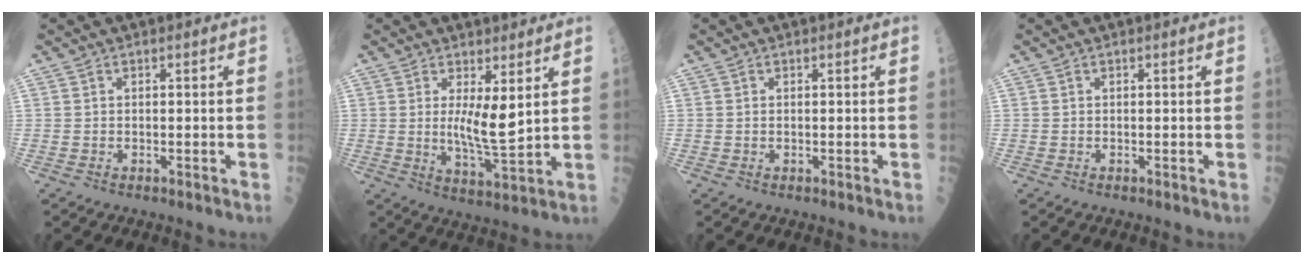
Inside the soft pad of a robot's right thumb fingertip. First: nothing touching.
{"total": 6.4, "force": [2.0, 1.3, 6.0], "torque": [-0.107, -0.029, 0.043]}
{"total": 0.0}
{"total": 0.0}